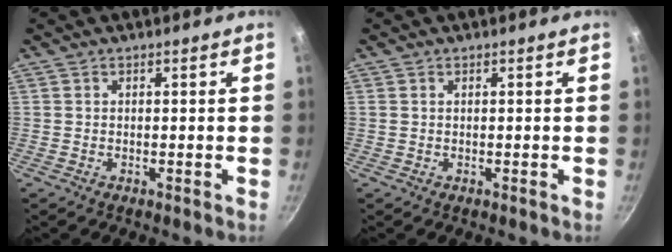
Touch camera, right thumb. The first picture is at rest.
{"total": 0.0}